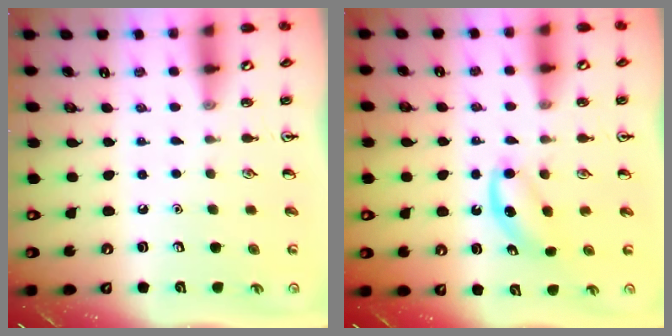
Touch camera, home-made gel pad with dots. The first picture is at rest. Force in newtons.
{"total": 3.9, "press": 3.8, "slide": 1.1}